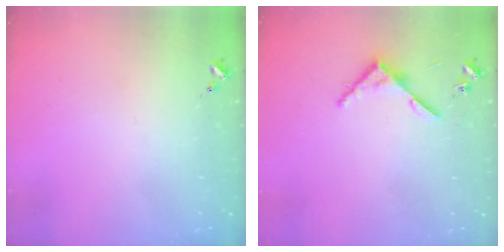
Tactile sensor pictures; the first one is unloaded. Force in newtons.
{"total": 4.2, "press": 4.2, "slide": 0.4}